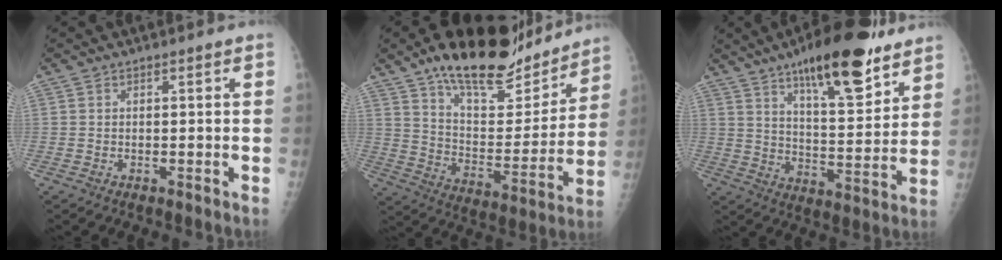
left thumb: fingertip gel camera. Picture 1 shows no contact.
{"total": 25.0, "force": [18.5, 9.8, 13.6], "torque": [-0.167, -0.075, 0.293]}
{"total": 19.8, "force": [12.8, 6.1, 13.7], "torque": [-0.174, -0.065, 0.201]}